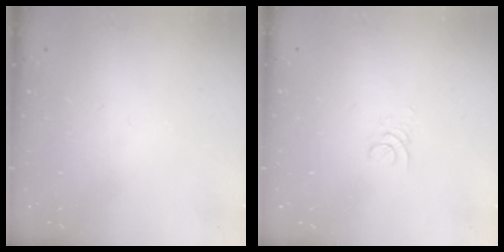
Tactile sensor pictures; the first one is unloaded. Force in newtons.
{"total": 1.0, "press": 1.0, "slide": 0.1}